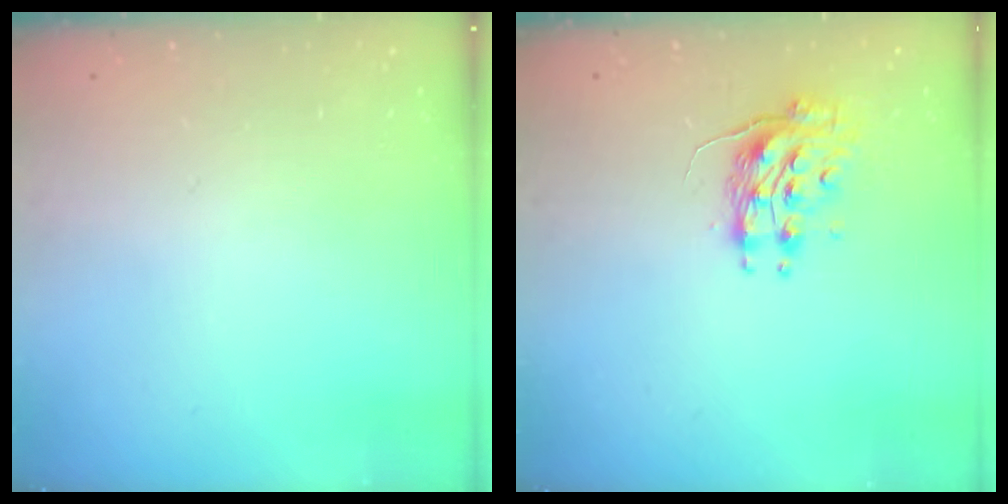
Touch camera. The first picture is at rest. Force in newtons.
{"total": 8.8, "press": 8.8, "slide": 0.0}